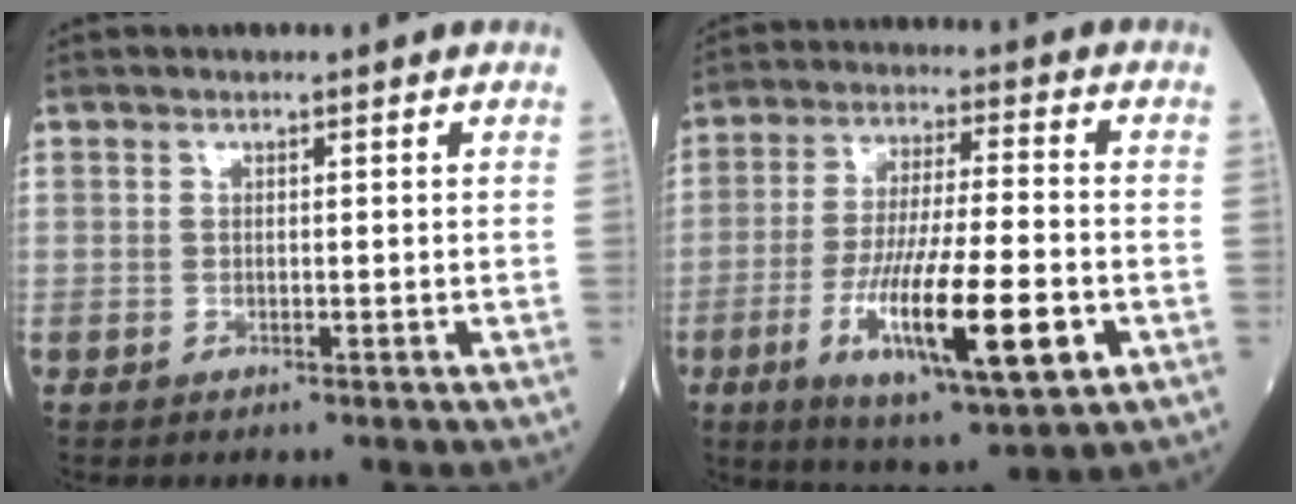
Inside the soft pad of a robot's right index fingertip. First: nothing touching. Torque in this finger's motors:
{"motor_torque": [0.62, -0.23, 0.91, 0.21]}